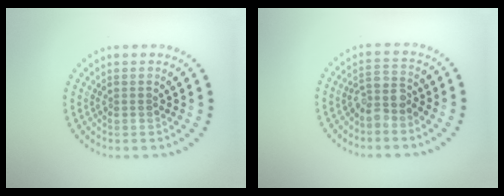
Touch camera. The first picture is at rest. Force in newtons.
{"total": 2.6, "press": 2.2, "slide": 1.5}